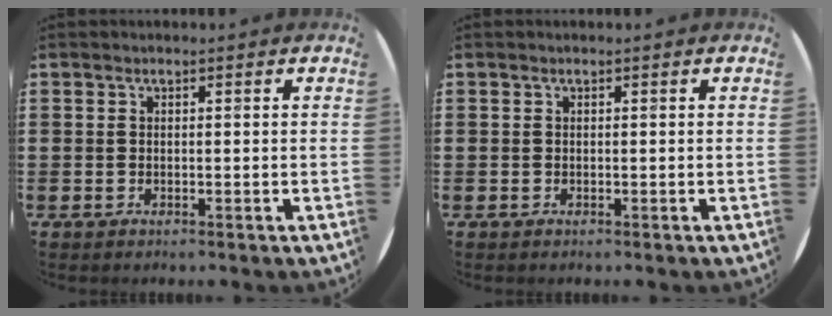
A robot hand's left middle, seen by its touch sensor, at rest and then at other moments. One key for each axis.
{"total": 0.0}